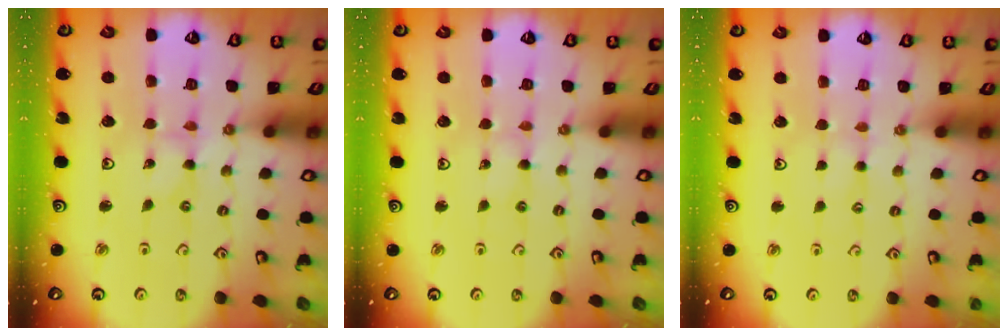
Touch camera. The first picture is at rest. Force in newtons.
{"total": 2.5, "press": 2.5, "slide": 0.3}
{"total": 1.2, "press": 1.1, "slide": 0.3}